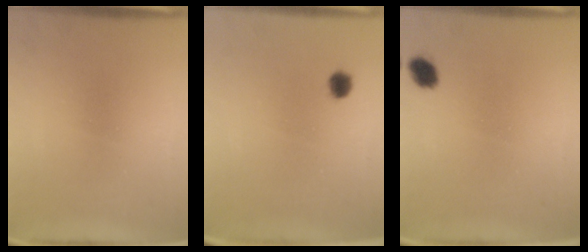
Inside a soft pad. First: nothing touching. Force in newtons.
{"total": 2.4}
{"total": 2.8}